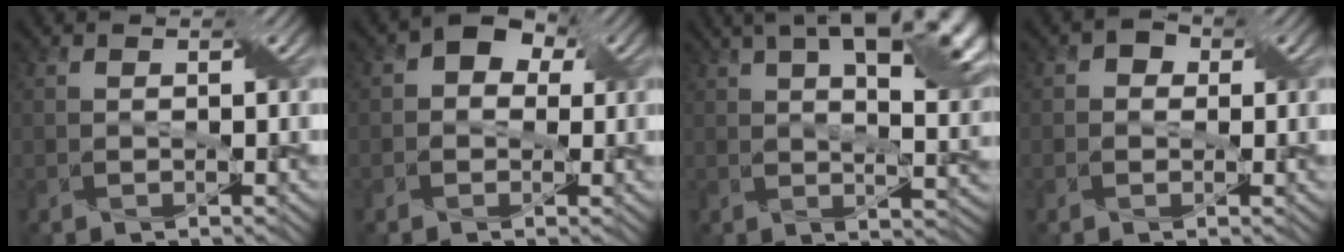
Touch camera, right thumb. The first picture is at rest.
{"total": 5.0, "force": [1.3, 4.0, 2.7], "torque": [-0.041, 0.013, -0.004]}
{"total": 15.1, "force": [6.6, 6.3, 12.1], "torque": [-0.173, 0.017, 0.087]}
{"total": 2.1, "force": [0.2, 2.0, 0.6], "torque": [-0.011, 0.004, -0.004]}